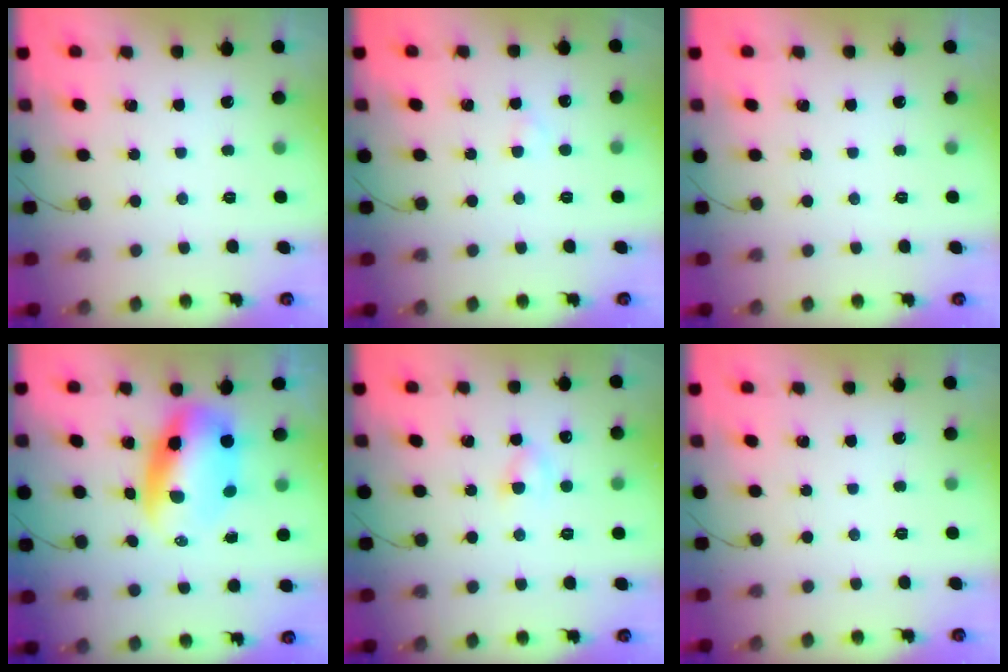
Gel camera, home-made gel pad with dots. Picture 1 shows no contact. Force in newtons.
{"total": 1.3, "press": 1.1, "slide": 0.7}
{"total": 0.0}
{"total": 8.6, "press": 8.3, "slide": 2.4}
{"total": 2.9, "press": 2.6, "slide": 1.3}
{"total": 0.0}